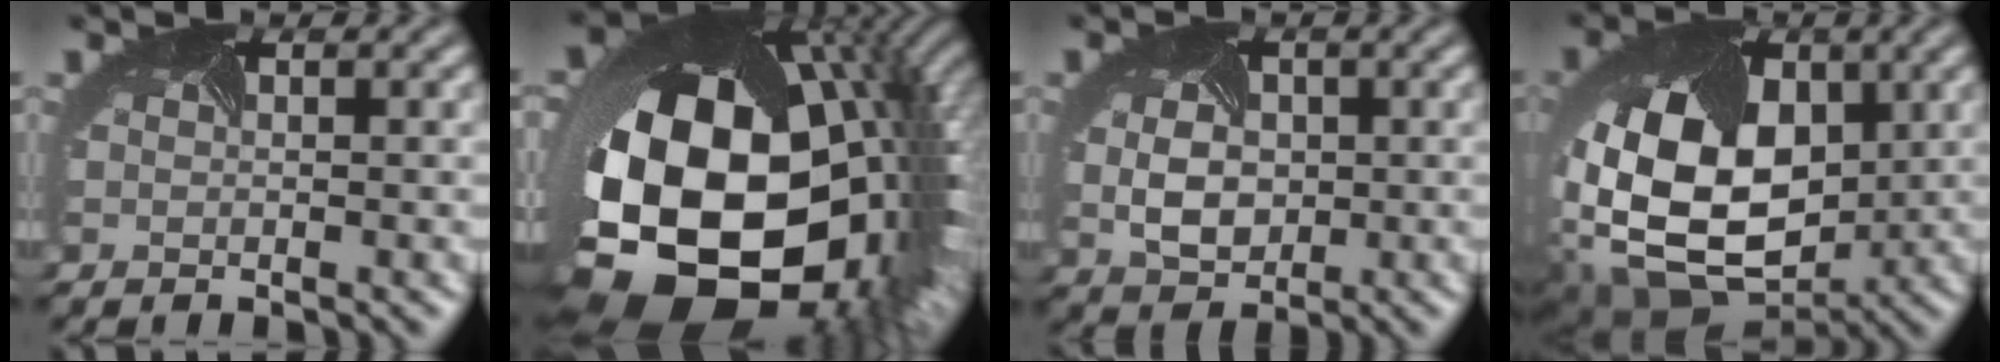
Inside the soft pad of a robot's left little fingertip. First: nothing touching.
{"total": 22.6, "force": [-2.6, 15.1, 16.7], "torque": [-0.325, -0.098, -0.008]}
{"total": 4.1, "force": [-0.1, 3.1, 2.6], "torque": [-0.054, -0.005, 0.007]}
{"total": 16.0, "force": [-0.5, 11.1, 11.5], "torque": [-0.208, -0.030, 0.013]}